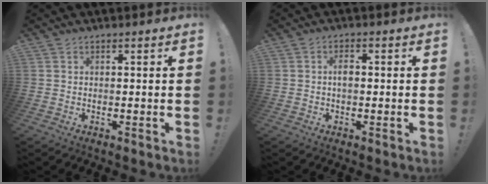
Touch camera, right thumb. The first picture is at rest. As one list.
[{"total": 2.5, "force": [-0.1, 1.3, 2.1], "torque": [-0.035, 0.005, -0.005]}]